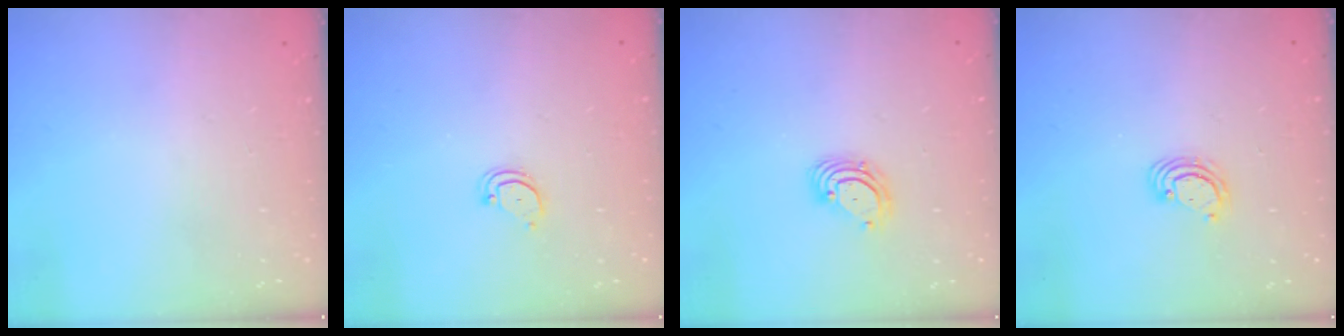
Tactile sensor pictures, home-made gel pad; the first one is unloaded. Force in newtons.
{"total": 3.0, "press": 3.0, "slide": 0.3}
{"total": 3.7, "press": 3.7, "slide": 0.1}
{"total": 2.4, "press": 2.4, "slide": 0.2}